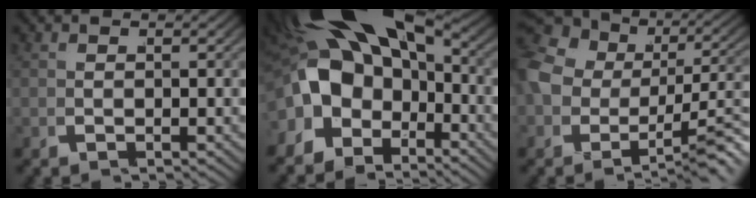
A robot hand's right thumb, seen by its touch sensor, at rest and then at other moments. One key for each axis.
{"total": 12.6, "fx": -0.1, "fy": 8.4, "fz": 9.4, "tx": -0.199, "ty": -0.022, "tz": 0.004}
{"total": 9.3, "fx": -1.7, "fy": 6.6, "fz": 6.2, "tx": -0.123, "ty": -0.009, "tz": -0.027}